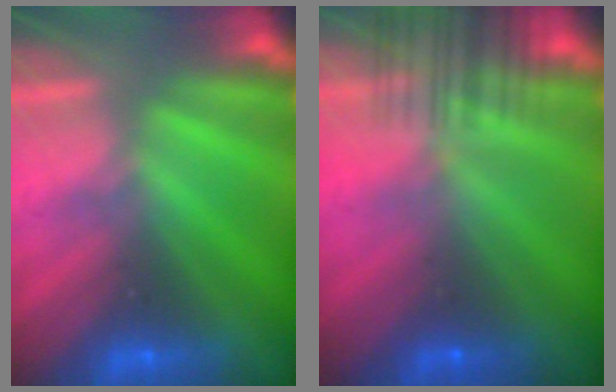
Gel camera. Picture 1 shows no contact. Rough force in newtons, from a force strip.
{"total": 10.5}